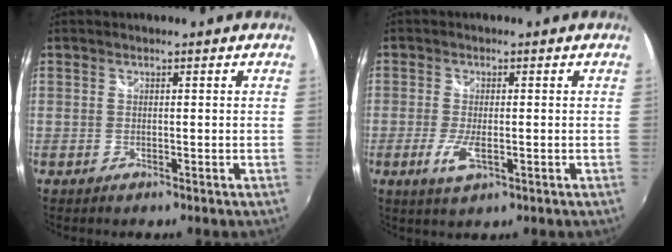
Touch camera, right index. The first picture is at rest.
{"total": 4.4, "force": [-1.5, 1.4, 3.9], "torque": [-0.085, -0.010, -0.027]}